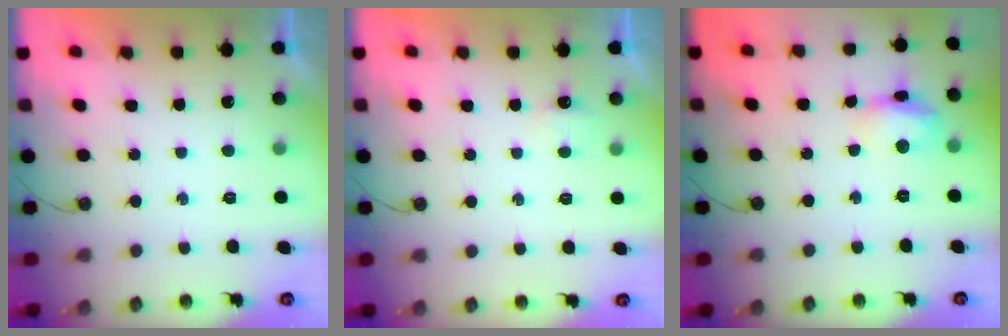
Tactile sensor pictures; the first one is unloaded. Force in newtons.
{"total": 2.8, "press": 2.8, "slide": 0.4}
{"total": 11.3, "press": 11.3, "slide": 0.9}